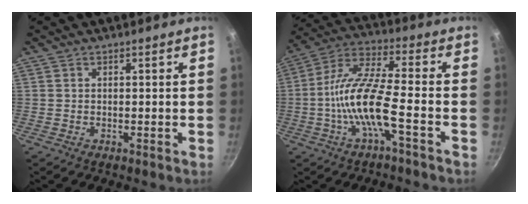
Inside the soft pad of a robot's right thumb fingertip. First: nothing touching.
{"total": 12.8, "force": [-3.8, 2.8, 11.9], "torque": [-0.238, 0.039, -0.087]}